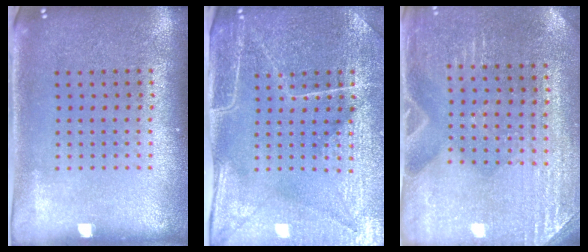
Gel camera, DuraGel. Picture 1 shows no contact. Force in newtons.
{"total": 4.5, "press": 4.1, "slide": 1.9}
{"total": 2.9, "press": 2.8, "slide": 0.4}